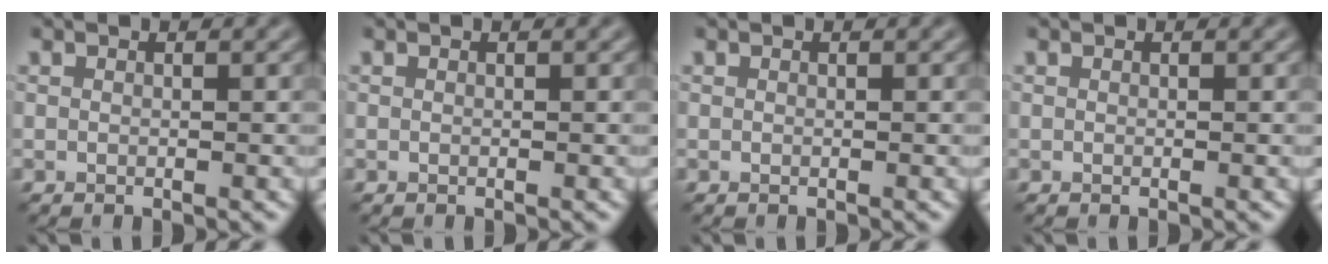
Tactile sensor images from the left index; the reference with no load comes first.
{"total": 0.0}
{"total": 0.0}
{"total": 0.0}